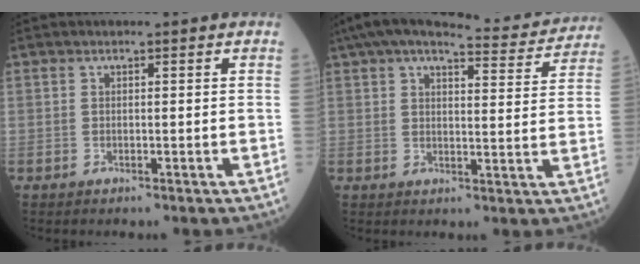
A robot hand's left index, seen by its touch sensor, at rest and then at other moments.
{"total": 19.1, "force": [17.1, 3.0, 8.0], "torque": [-0.119, -0.011, 0.210]}